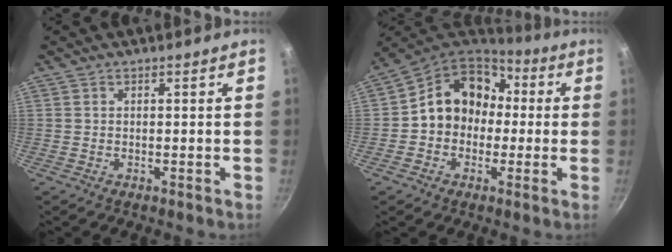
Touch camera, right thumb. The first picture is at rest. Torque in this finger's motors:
{"motor_torque": [0.44, 2.62, 1.35, 0.07, 0.25]}